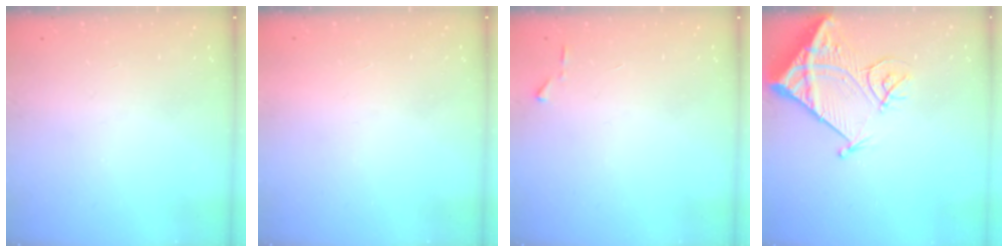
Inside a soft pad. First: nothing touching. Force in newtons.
{"total": 1.5, "press": 1.5, "slide": 0.1}
{"total": 4.1, "press": 4.0, "slide": 0.5}
{"total": 16.0, "press": 15.9, "slide": 1.8}